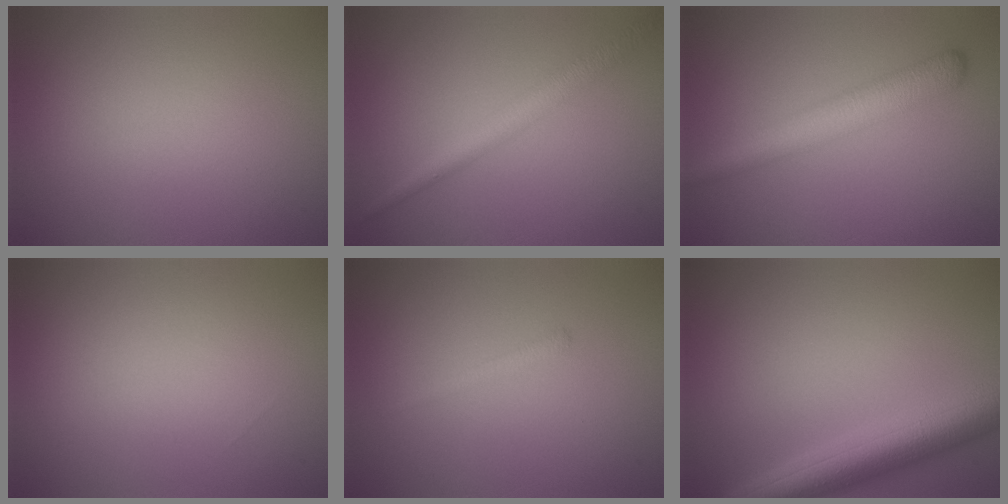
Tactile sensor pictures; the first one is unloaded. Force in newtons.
{"total": 2.8, "press": 2.8, "slide": 0.1}
{"total": 4.6, "press": 4.6, "slide": 0.1}
{"total": 0.0}
{"total": 0.8, "press": 0.8, "slide": 0.1}
{"total": 7.3, "press": 7.3, "slide": 0.4}